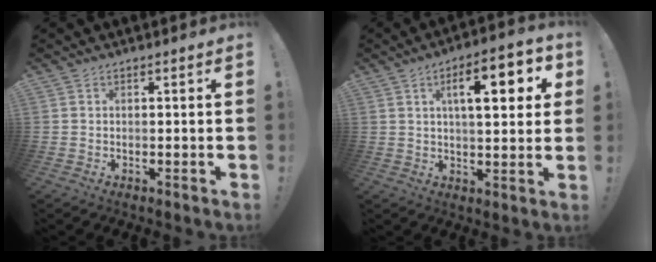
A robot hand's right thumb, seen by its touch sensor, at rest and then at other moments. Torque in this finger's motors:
{"motor_torque": [0.27, 0.49, 1.24, 0.51, 0.34]}